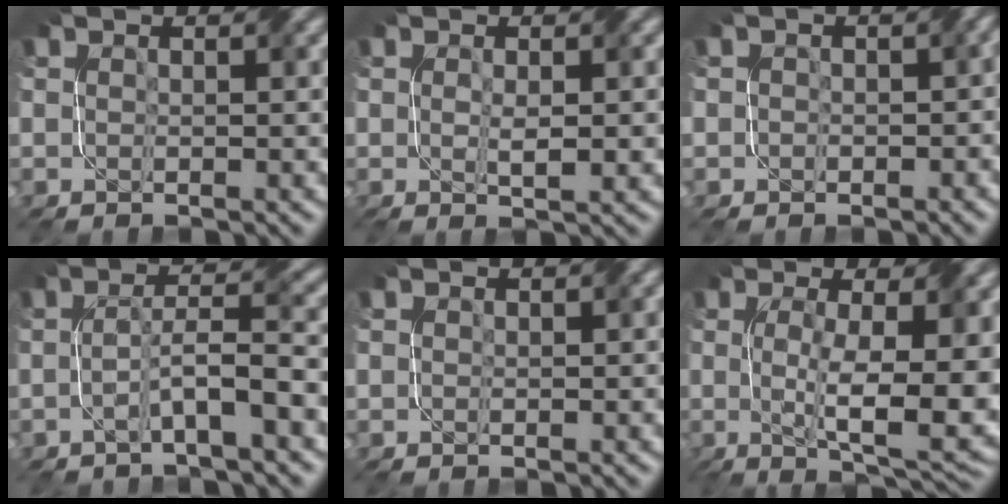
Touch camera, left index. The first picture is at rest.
{"total": 2.1, "force": [-0.1, 0.7, 1.9], "torque": [-0.037, -0.003, 0.000]}
{"total": 2.3, "force": [-0.1, 1.9, 1.2], "torque": [0.001, -0.001, -0.005]}
{"total": 4.2, "force": [-1.7, 0.3, 3.8], "torque": [-0.069, 0.016, -0.036]}
{"total": 0.0}
{"total": 8.7, "force": [-0.3, 2.2, 8.4], "torque": [-0.136, -0.011, 0.001]}